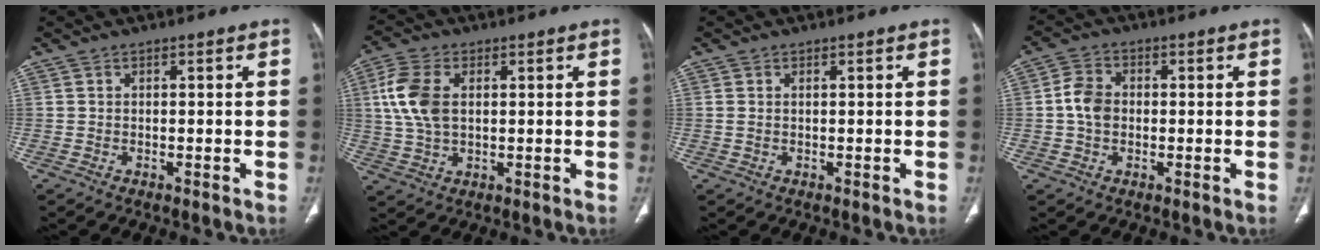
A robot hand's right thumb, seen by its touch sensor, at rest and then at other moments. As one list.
[{"total": 9.3, "force": [1.6, 5.6, 7.2], "torque": [-0.165, 0.007, 0.034]}, {"total": 0.9, "force": [0.1, 0.4, 0.8], "torque": [-0.029, 0.006, 0.007]}, {"total": 5.4, "force": [-0.3, 4.1, 3.5], "torque": [-0.064, 0.013, -0.011]}]